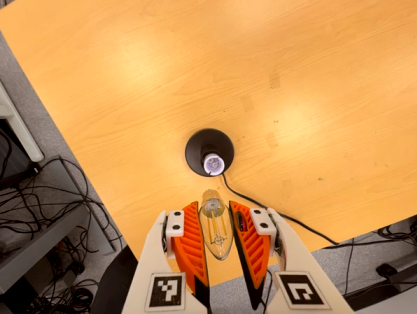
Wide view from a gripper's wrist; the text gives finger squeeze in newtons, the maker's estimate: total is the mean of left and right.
{"total": 11.3, "left": 11.5, "right": 11.1}